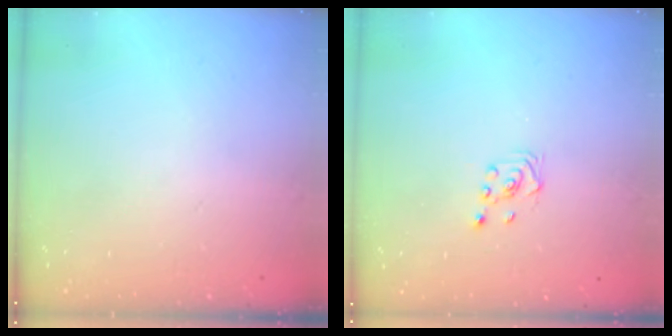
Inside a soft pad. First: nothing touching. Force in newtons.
{"total": 1.6, "press": 1.4, "slide": 0.9}